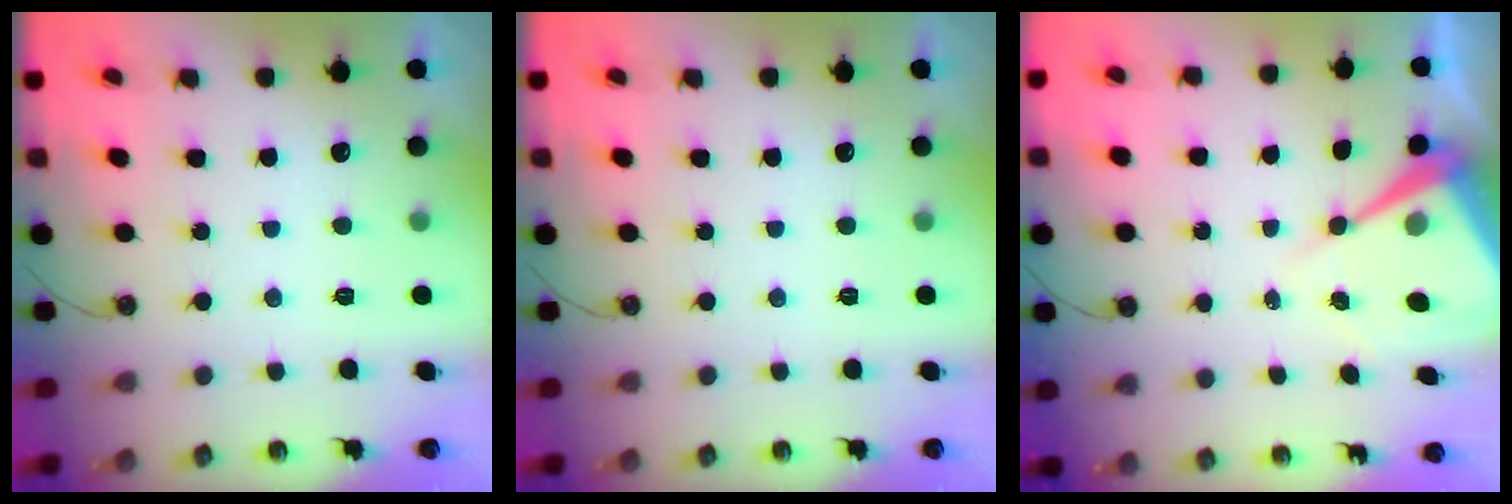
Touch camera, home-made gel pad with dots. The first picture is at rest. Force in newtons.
{"total": 0.0}
{"total": 10.4, "press": 10.3, "slide": 0.9}